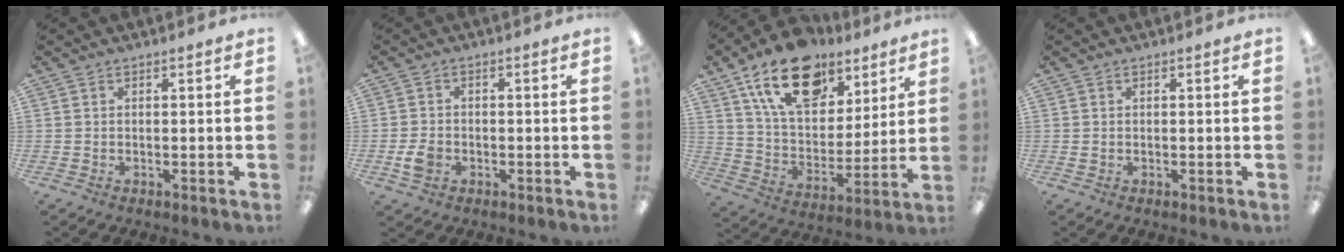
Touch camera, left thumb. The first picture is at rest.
{"total": 3.9, "force": [-1.3, 2.8, 2.3], "torque": [-0.043, 0.006, -0.022]}
{"total": 20.3, "force": [12.3, 11.8, 11.0], "torque": [-0.184, -0.058, 0.220]}
{"total": 0.6, "force": [0.2, 0.3, 0.4], "torque": [-0.009, 0.003, 0.002]}